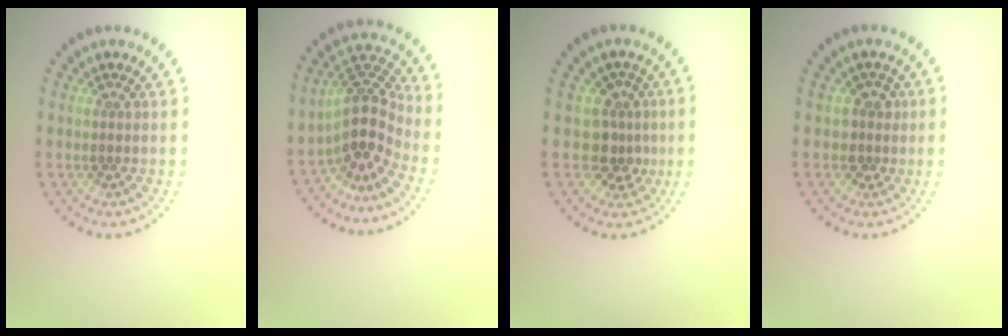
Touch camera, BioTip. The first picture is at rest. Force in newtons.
{"total": 4.1, "press": 3.0, "slide": 2.7}
{"total": 2.7, "press": 2.2, "slide": 1.6}
{"total": 1.7, "press": 1.3, "slide": 1.2}